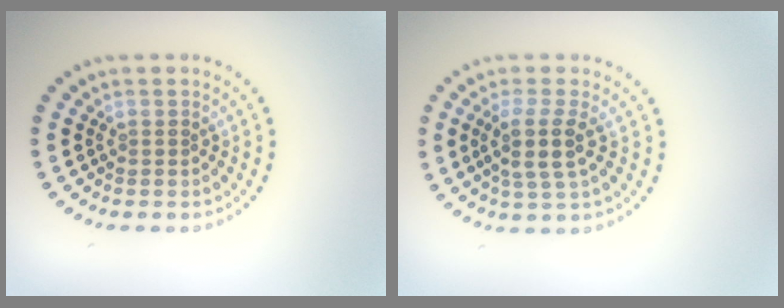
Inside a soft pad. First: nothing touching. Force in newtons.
{"total": 2.9, "press": 2.4, "slide": 1.7}